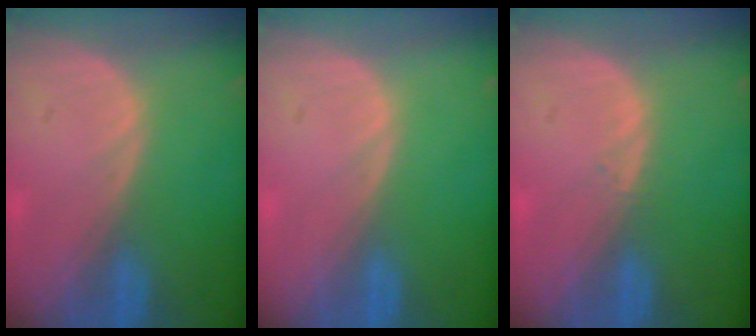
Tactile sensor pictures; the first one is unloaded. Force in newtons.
{"total": 0.0}
{"total": 0.6, "press": 0.5, "slide": 0.4}